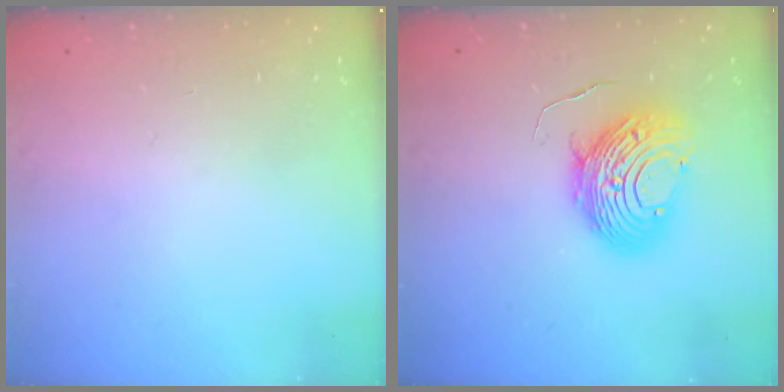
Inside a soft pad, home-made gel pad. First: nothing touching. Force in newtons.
{"total": 11.6, "press": 11.5, "slide": 1.2}